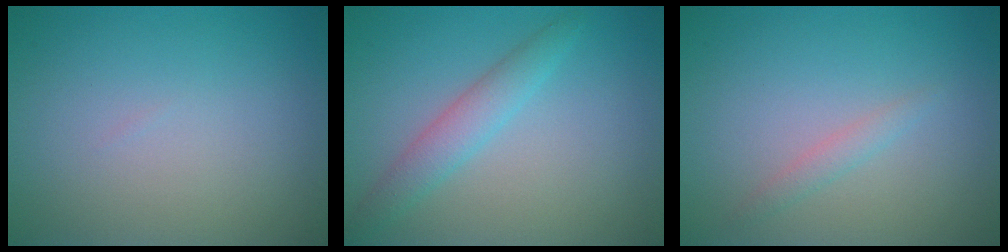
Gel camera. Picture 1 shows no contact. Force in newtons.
{"total": 2.6, "press": 2.6, "slide": 0.0}
{"total": 1.1, "press": 1.1, "slide": 0.2}